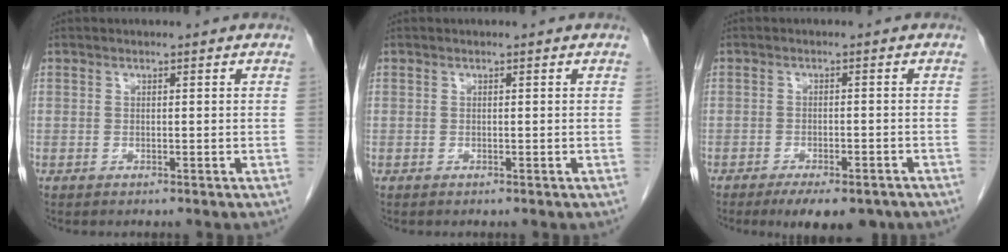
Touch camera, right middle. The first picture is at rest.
{"total": 0.0}
{"total": 8.6, "force": [-6.4, 3.0, 4.8], "torque": [-0.059, -0.004, -0.090]}